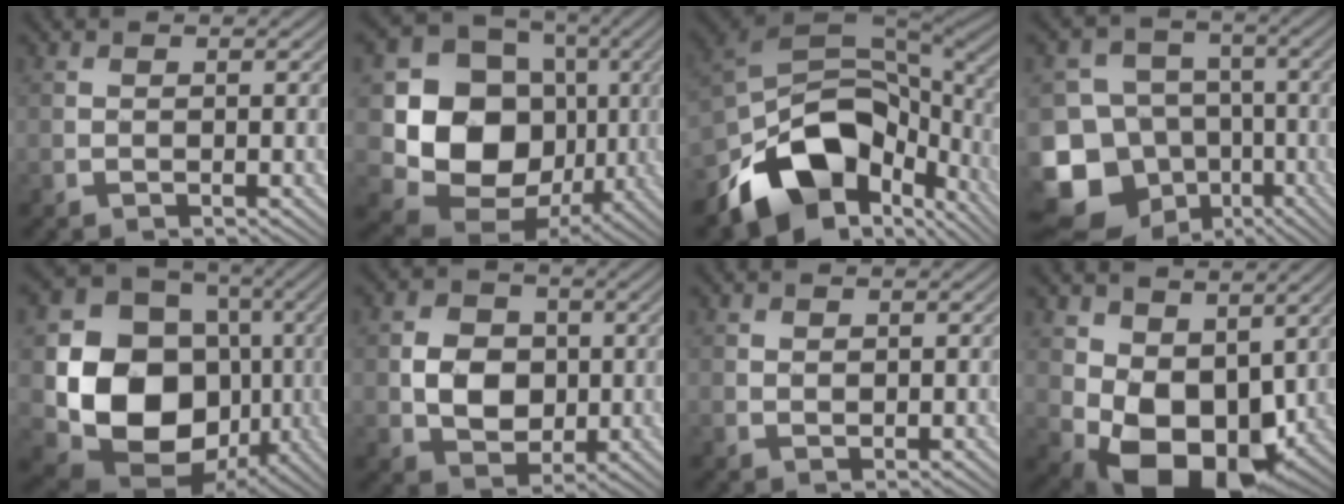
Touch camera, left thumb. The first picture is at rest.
{"total": 14.3, "force": [-0.1, 12.2, 7.5], "torque": [-0.157, -0.030, -0.007]}
{"total": 16.2, "force": [-7.1, 10.3, 10.4], "torque": [-0.194, -0.026, -0.125]}
{"total": 17.4, "force": [-7.9, 14.4, 5.7], "torque": [-0.180, -0.032, -0.131]}
{"total": 15.3, "force": [-1.4, 12.6, 8.4], "torque": [-0.174, -0.036, -0.025]}
{"total": 6.0, "force": [0.0, 4.9, 3.4], "torque": [-0.069, 0.001, -0.006]}
{"total": 0.6, "force": [0.4, 0.4, 0.2], "torque": [-0.004, -0.004, 0.009]}
{"total": 10.5, "force": [1.3, 7.3, 7.3], "torque": [-0.143, -0.027, 0.031]}